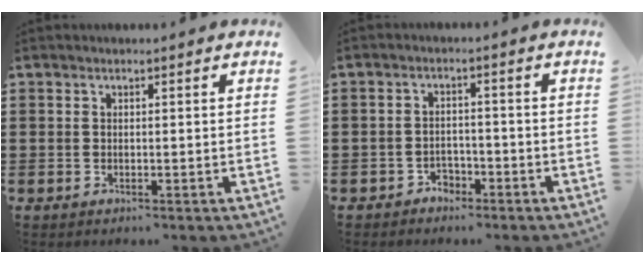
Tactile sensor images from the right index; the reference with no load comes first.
{"total": 2.3, "force": [-1.9, 1.3, 0.2], "torque": [-0.012, 0.000, -0.042]}